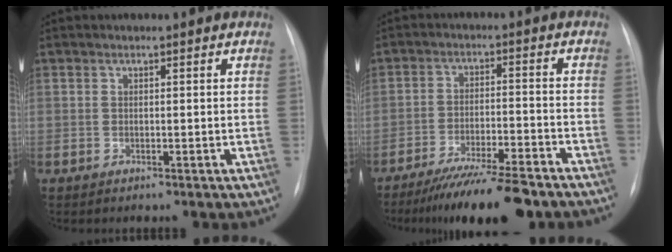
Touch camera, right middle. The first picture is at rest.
{"total": 12.9, "force": [-10.6, 0.9, 7.2], "torque": [-0.112, -0.025, -0.169]}